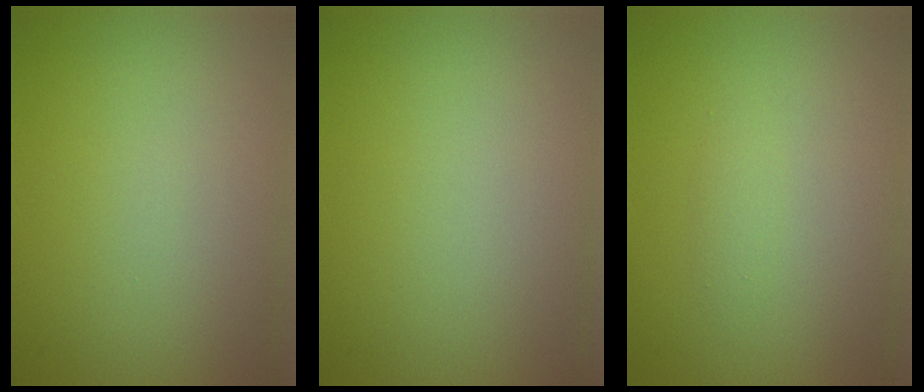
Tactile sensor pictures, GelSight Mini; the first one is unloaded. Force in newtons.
{"total": 0.0}
{"total": 0.8, "press": 0.8, "slide": 0.1}